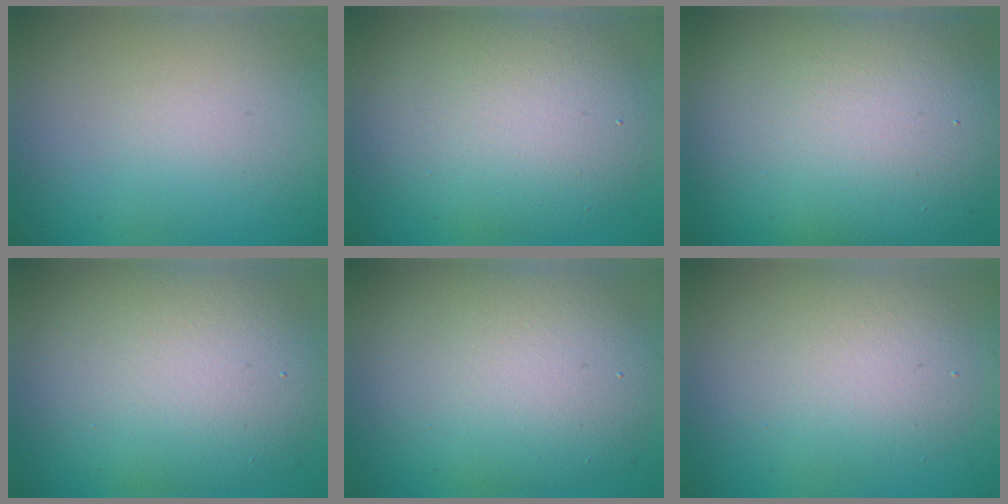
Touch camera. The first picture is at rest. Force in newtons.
{"total": 7.5, "press": 7.5, "slide": 0.3}
{"total": 14.0, "press": 14.0, "slide": 0.7}
{"total": 9.5, "press": 9.5, "slide": 0.5}
{"total": 8.7, "press": 8.7, "slide": 0.6}
{"total": 4.7, "press": 4.6, "slide": 0.5}